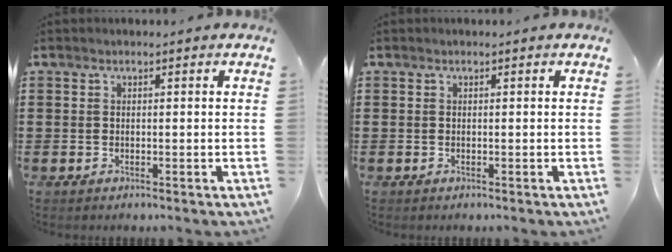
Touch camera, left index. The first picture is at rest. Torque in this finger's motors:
{"motor_torque": [0.00, 0.00, 0.00, 0.00]}